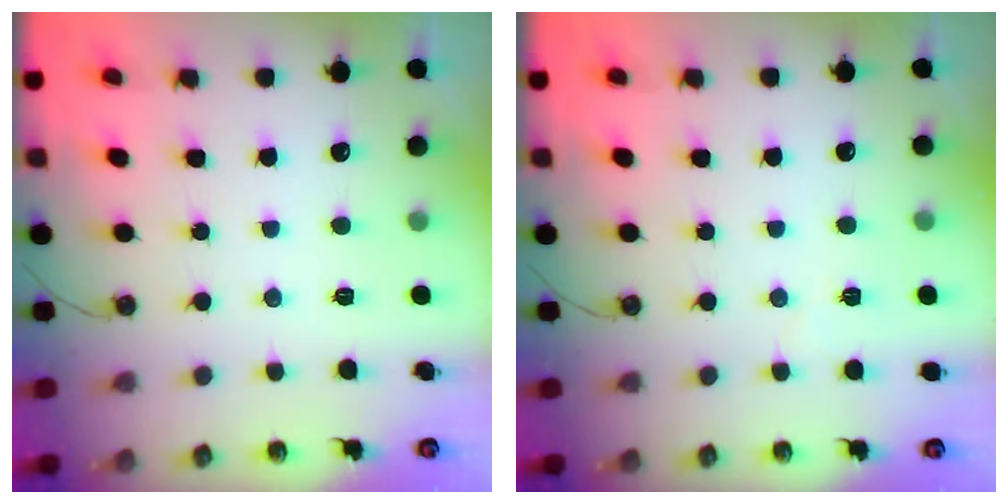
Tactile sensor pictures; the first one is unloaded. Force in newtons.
{"total": 2.6, "press": 2.2, "slide": 1.5}